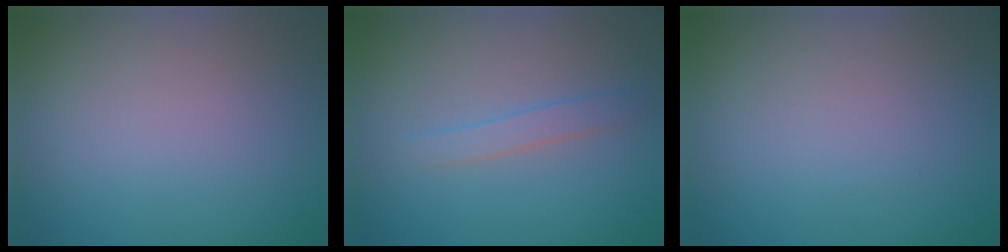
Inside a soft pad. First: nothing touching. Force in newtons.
{"total": 1.4, "press": 1.4, "slide": 0.0}
{"total": 0.0}